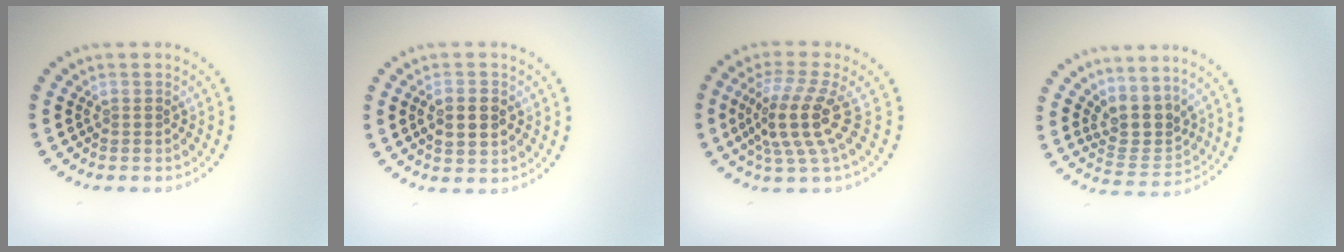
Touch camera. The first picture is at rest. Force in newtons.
{"total": 3.0, "press": 3.0, "slide": 0.1}
{"total": 4.7, "press": 3.8, "slide": 2.8}
{"total": 3.3, "press": 2.5, "slide": 2.2}